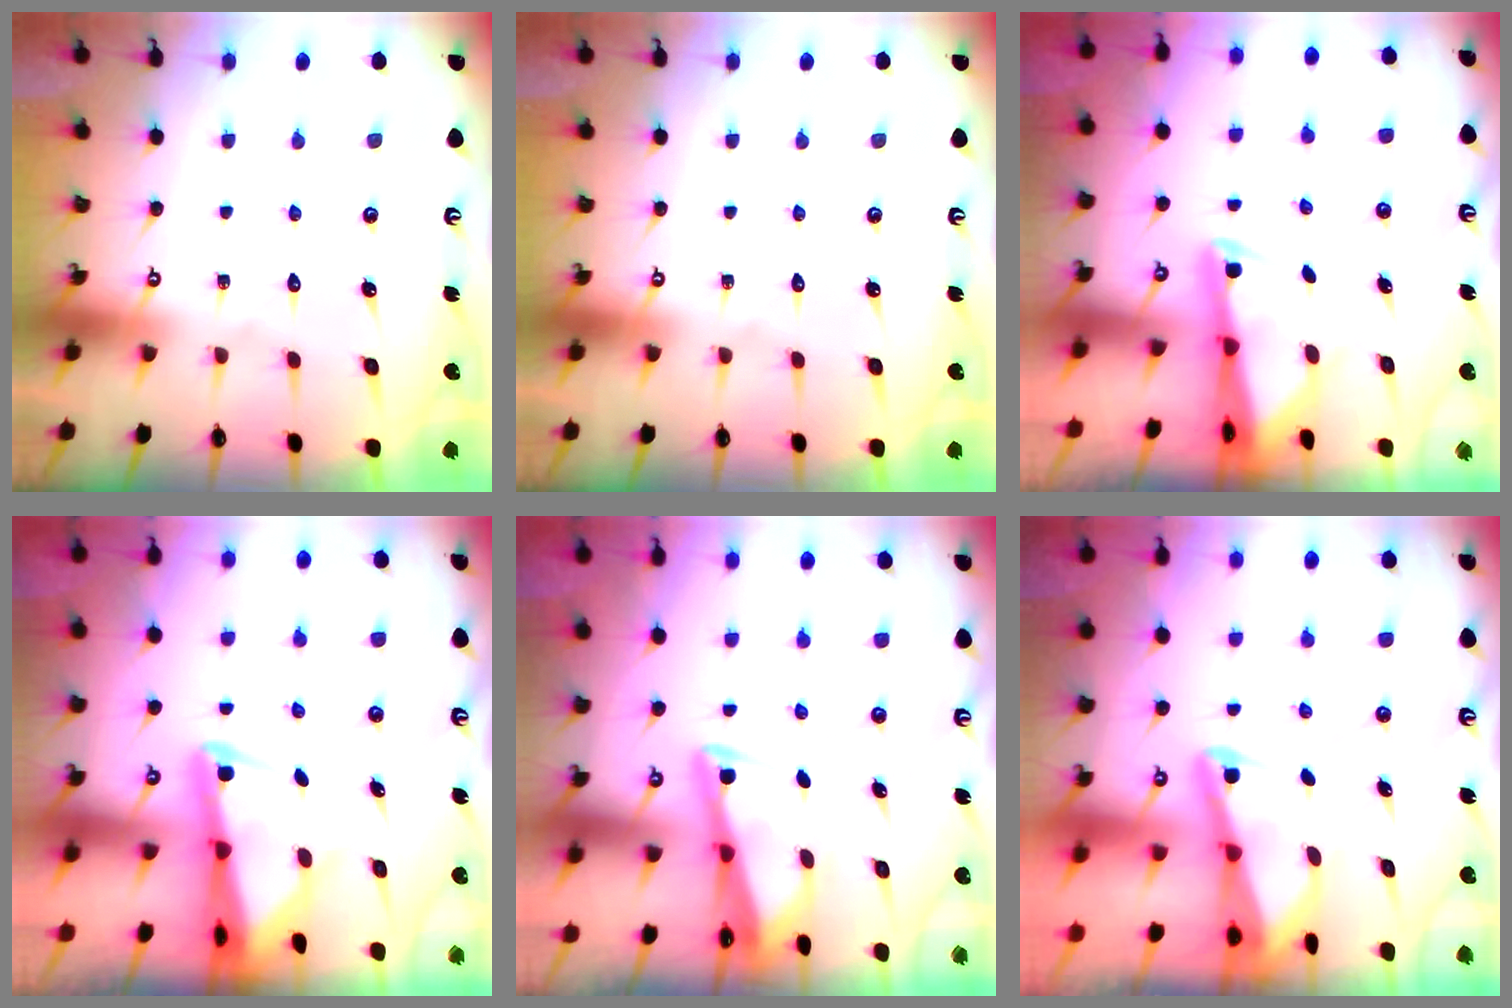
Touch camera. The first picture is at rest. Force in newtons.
{"total": 0.0}
{"total": 2.5, "press": 2.5, "slide": 0.5}
{"total": 2.7, "press": 2.7, "slide": 0.4}
{"total": 2.9, "press": 2.9, "slide": 0.3}
{"total": 2.2, "press": 2.2, "slide": 0.3}